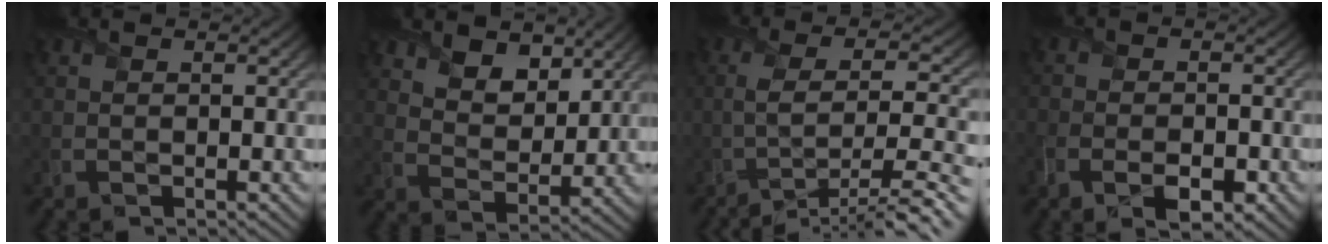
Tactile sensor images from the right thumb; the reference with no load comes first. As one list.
[{"total": 6.9, "force": [4.5, 4.0, 3.4], "torque": [-0.070, -0.028, 0.088]}, {"total": 10.0, "force": [-5.2, 2.7, 8.1], "torque": [-0.123, 0.001, -0.086]}, {"total": 5.5, "force": [-2.7, 3.0, 3.8], "torque": [-0.068, -0.006, -0.049]}]